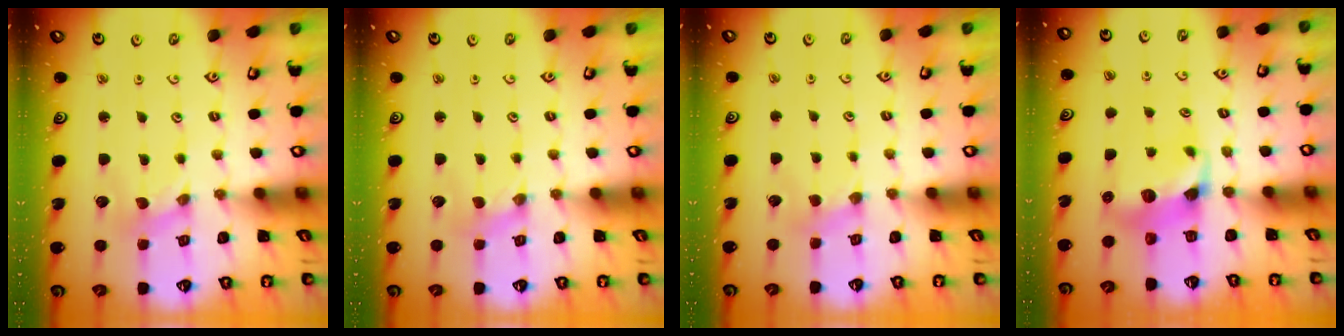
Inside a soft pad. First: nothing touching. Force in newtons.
{"total": 0.0}
{"total": 2.6, "press": 2.6, "slide": 0.4}
{"total": 7.1, "press": 7.1, "slide": 0.3}